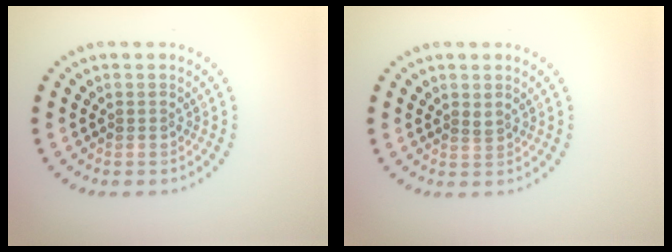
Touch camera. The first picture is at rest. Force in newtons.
{"total": 0.8, "press": 0.5, "slide": 0.6}